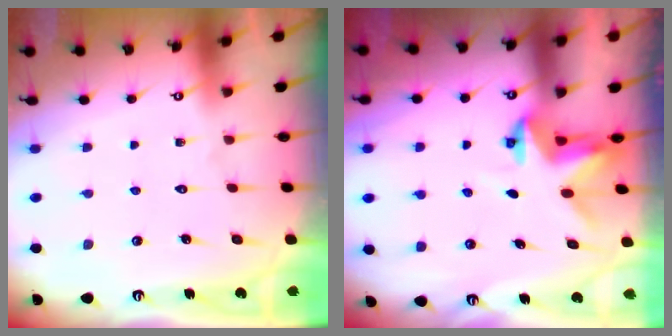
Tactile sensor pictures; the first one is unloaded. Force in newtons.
{"total": 3.0, "press": 3.0, "slide": 0.0}